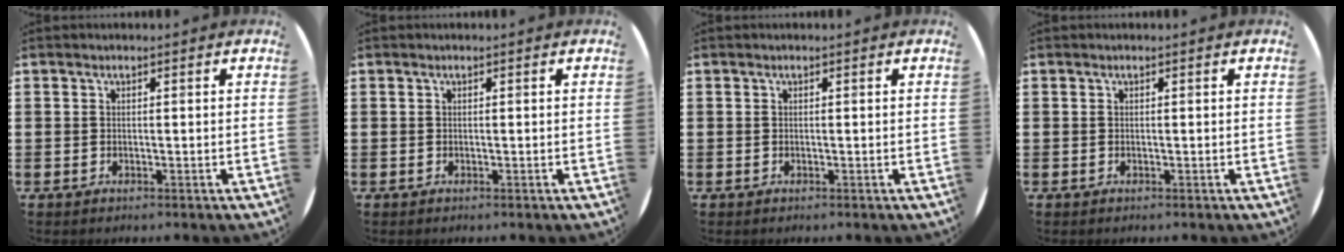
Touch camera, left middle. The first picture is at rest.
{"total": 0.0}
{"total": 0.0}
{"total": 0.0}